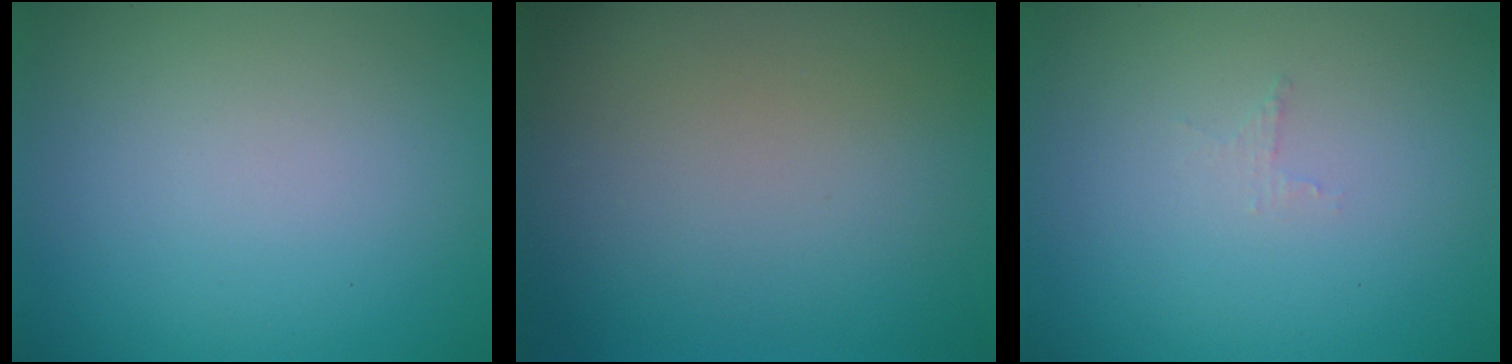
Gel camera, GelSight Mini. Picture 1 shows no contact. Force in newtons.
{"total": 0.0}
{"total": 0.7, "press": 0.6, "slide": 0.2}